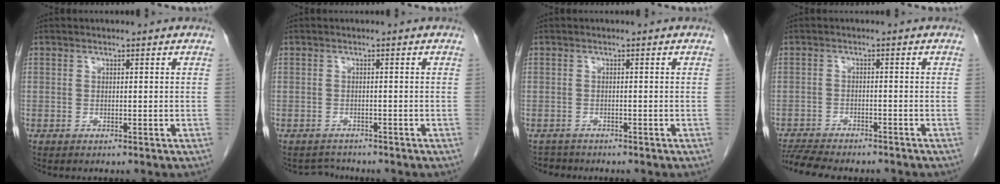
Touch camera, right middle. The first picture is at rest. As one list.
[{"total": 1.9, "force": [-1.8, 0.4, -0.5], "torque": [0.004, -0.008, -0.028]}, {"total": 1.7, "force": [-1.5, 0.5, -0.4], "torque": [0.003, -0.003, -0.027]}, {"total": 10.4, "force": [-9.3, 2.0, 4.1], "torque": [-0.073, -0.006, -0.138]}]